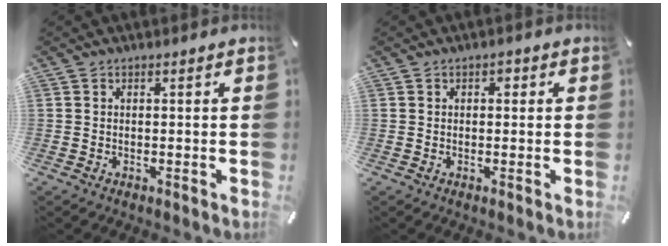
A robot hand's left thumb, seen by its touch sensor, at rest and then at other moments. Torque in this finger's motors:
{"motor_torque": [0.01, 0.21, -0.13, -0.33, 0.00]}